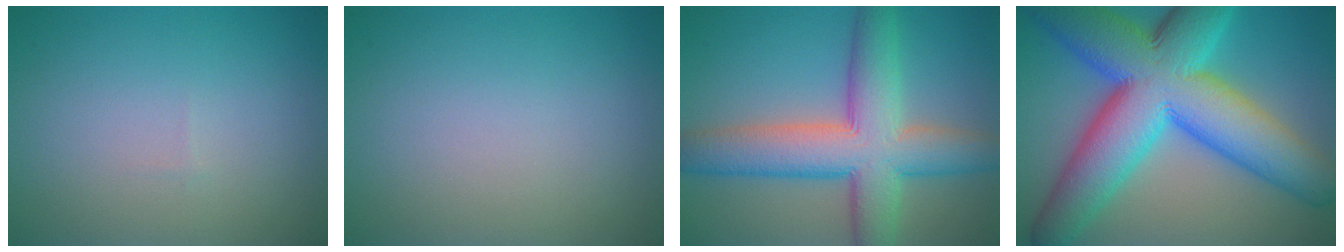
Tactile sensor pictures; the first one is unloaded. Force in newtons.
{"total": 0.0}
{"total": 9.5, "press": 9.5, "slide": 0.4}
{"total": 15.8, "press": 15.8, "slide": 0.1}